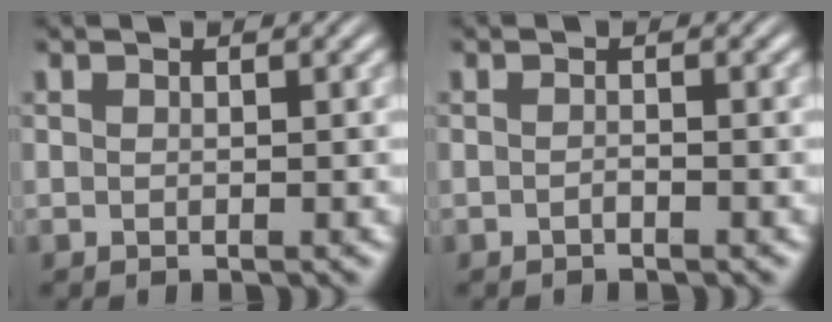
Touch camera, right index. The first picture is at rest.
{"total": 0.6, "force": [-0.6, -0.1, 0.1], "torque": [0.005, 0.004, -0.013]}